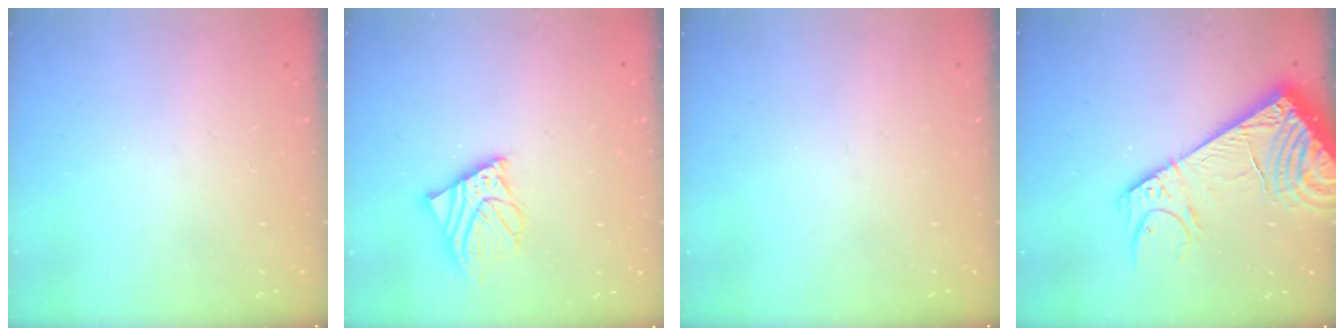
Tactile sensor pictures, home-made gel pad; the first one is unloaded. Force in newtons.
{"total": 9.4, "press": 9.3, "slide": 1.4}
{"total": 0.0}
{"total": 14.2, "press": 13.9, "slide": 2.9}